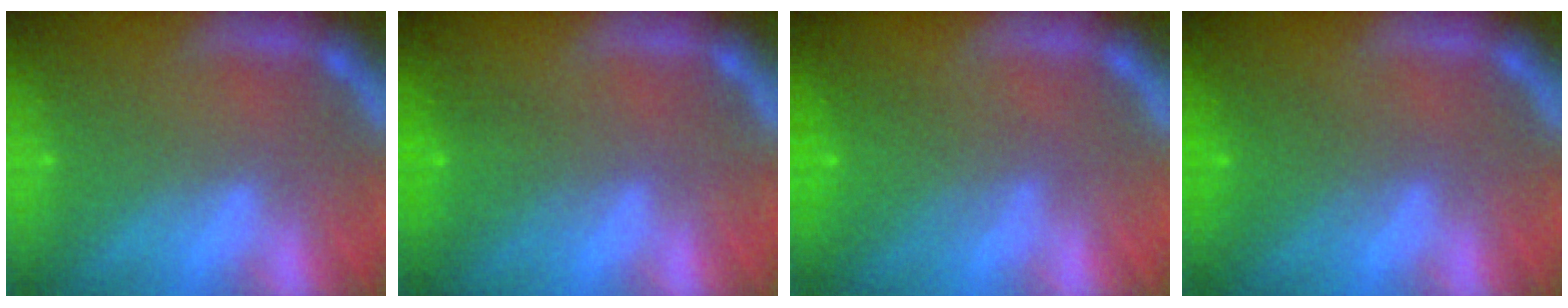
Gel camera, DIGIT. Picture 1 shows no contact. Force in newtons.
{"total": 2.5}
{"total": 3.6}
{"total": 2.5}